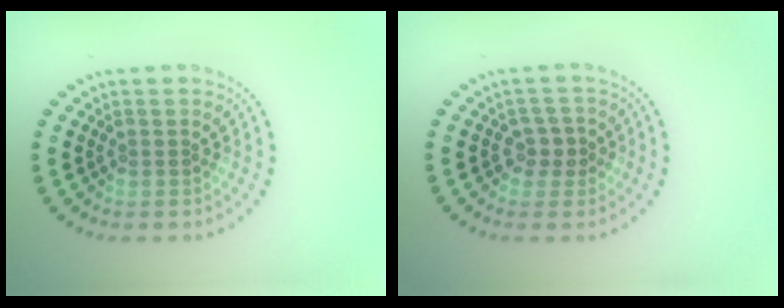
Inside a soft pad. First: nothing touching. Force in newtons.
{"total": 1.7, "press": 1.6, "slide": 0.6}